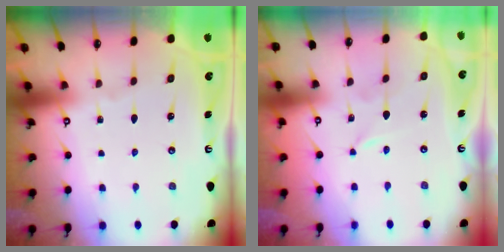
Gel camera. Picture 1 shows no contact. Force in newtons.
{"total": 0.0}